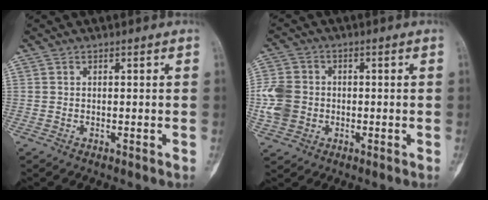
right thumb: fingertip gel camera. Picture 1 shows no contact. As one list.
[{"total": 8.5, "force": [-0.9, 7.2, 4.6], "torque": [-0.093, 0.008, -0.018]}]